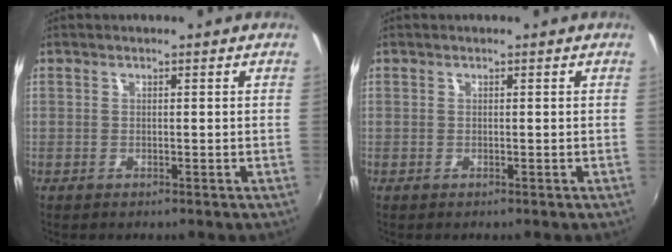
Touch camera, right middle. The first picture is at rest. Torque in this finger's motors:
{"motor_torque": [-0.11, -0.06, 0.00, 0.00]}